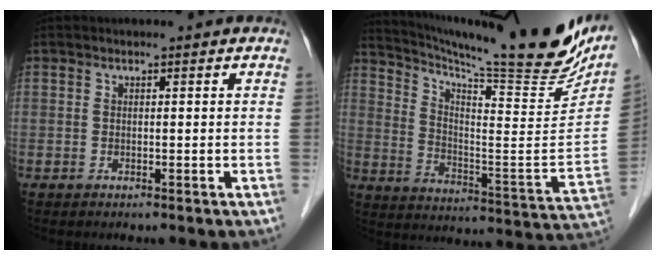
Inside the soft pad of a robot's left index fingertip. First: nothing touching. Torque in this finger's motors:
{"motor_torque": [0.09, -0.29, 0.26, 0.10]}